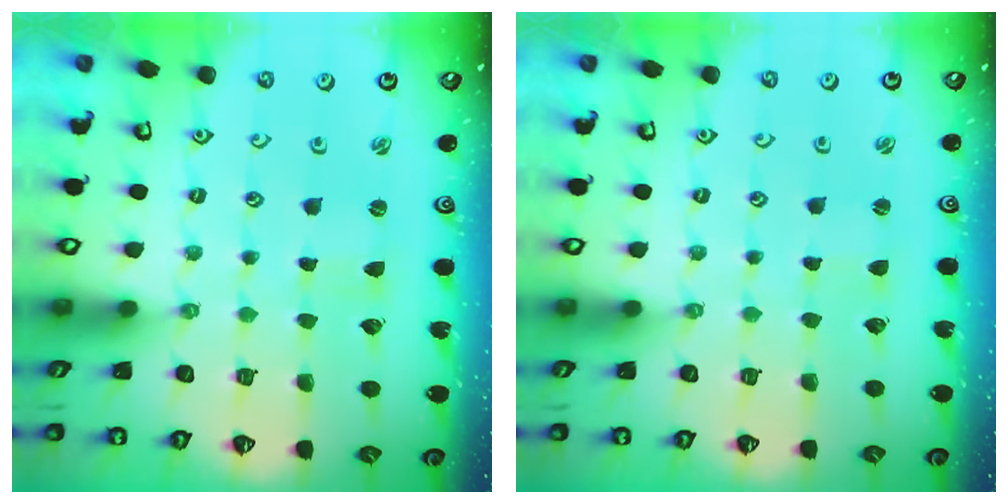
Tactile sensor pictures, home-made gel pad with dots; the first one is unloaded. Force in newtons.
{"total": 0.0}